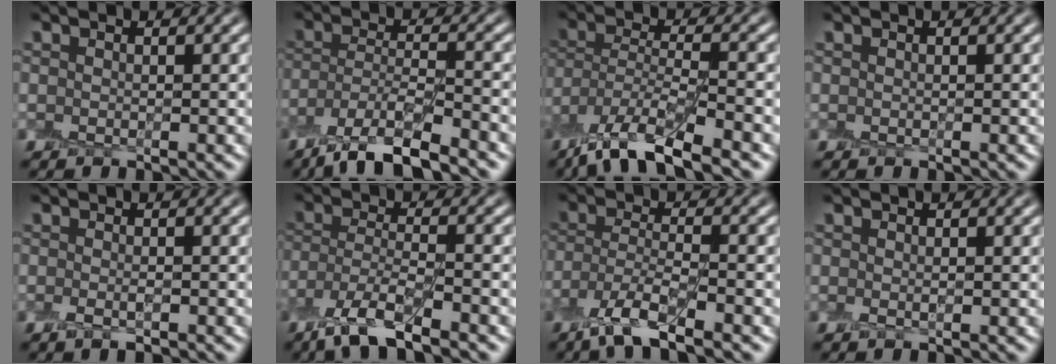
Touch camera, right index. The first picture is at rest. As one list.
[{"total": 7.3, "force": [-5.6, 1.6, 4.3], "torque": [-0.079, -0.008, -0.107]}, {"total": 9.0, "force": [-6.4, 2.3, 5.9], "torque": [-0.110, -0.003, -0.128]}, {"total": 0.0}, {"total": 1.5, "force": [-0.6, 0.3, 1.3], "torque": [-0.026, -0.006, -0.013]}, {"total": 6.3, "force": [-4.5, 1.6, 4.0], "torque": [-0.086, -0.008, -0.093]}, {"total": 5.5, "force": [-3.7, 1.3, 3.8], "torque": [-0.081, -0.007, -0.081]}, {"total": 0.6, "force": [0.0, 0.3, 0.5], "torque": [-0.012, 0.000, 0.000]}]